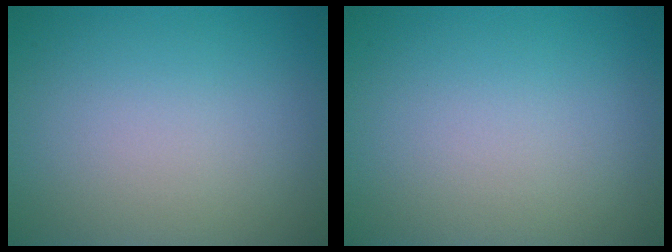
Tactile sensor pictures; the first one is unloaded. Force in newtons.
{"total": 0.0}